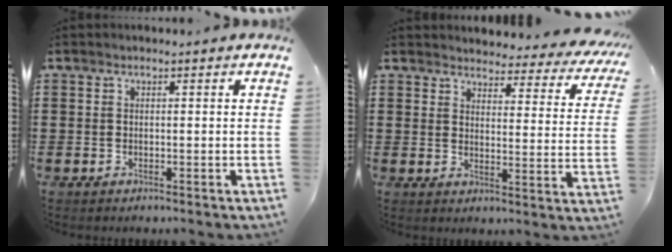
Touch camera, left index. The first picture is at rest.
{"total": 3.5, "force": [3.4, 0.4, 0.8], "torque": [-0.029, -0.031, 0.054]}